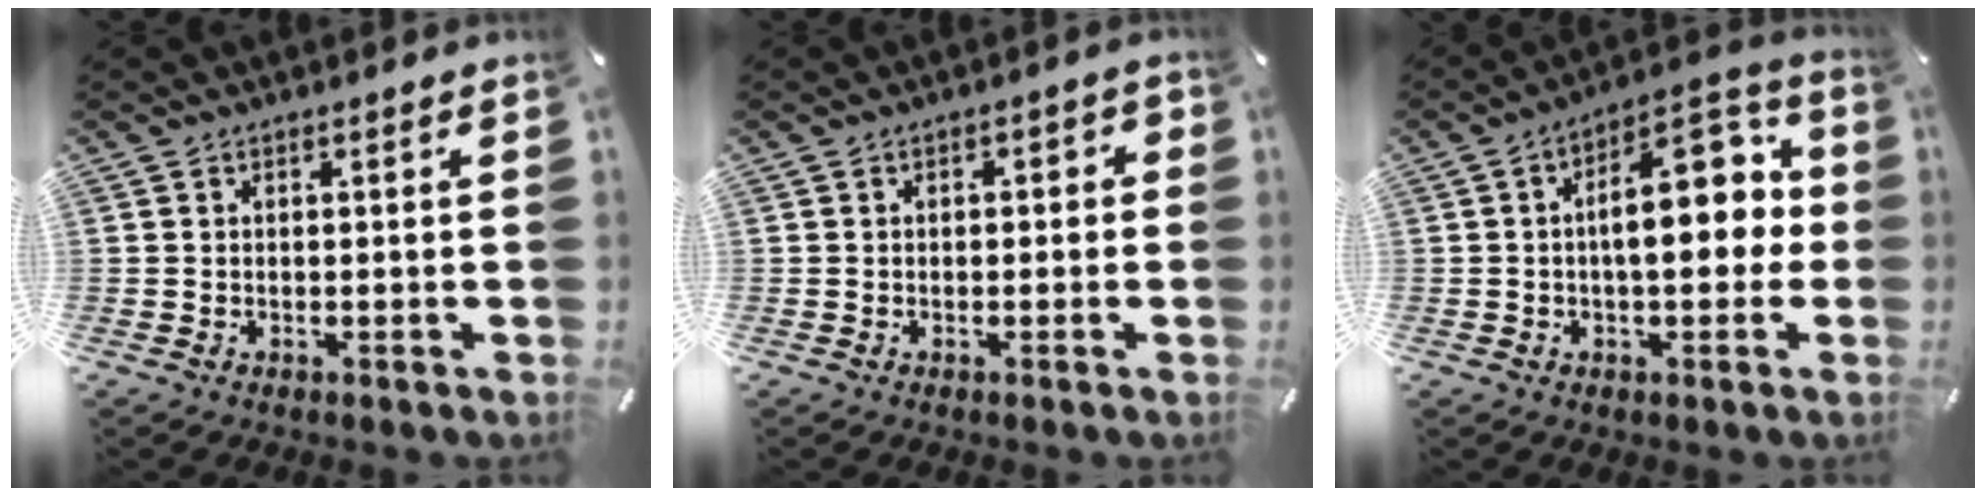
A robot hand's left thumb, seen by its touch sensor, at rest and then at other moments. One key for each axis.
{"total": 1.6, "fx": -0.9, "fy": 1.1, "fz": 0.9, "tx": -0.014, "ty": 0.008, "tz": -0.019}
{"total": 15.6, "fx": 1.6, "fy": 7.9, "fz": 13.4, "tx": -0.167, "ty": -0.014, "tz": 0.023}